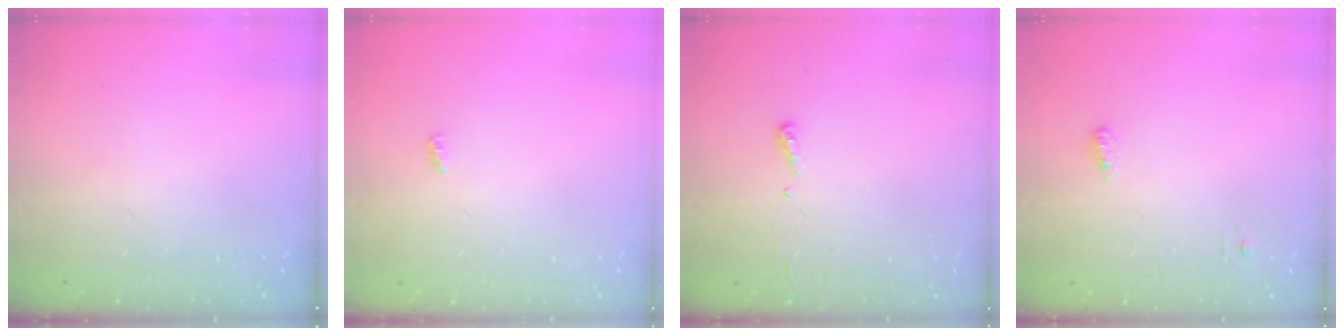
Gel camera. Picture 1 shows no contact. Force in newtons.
{"total": 2.7, "press": 2.7, "slide": 0.2}
{"total": 2.9, "press": 2.9, "slide": 0.4}
{"total": 3.7, "press": 3.6, "slide": 1.0}